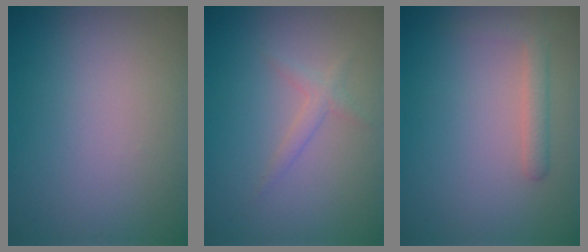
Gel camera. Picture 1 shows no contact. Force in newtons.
{"total": 1.4, "press": 1.4, "slide": 0.1}
{"total": 1.9, "press": 1.9, "slide": 0.1}